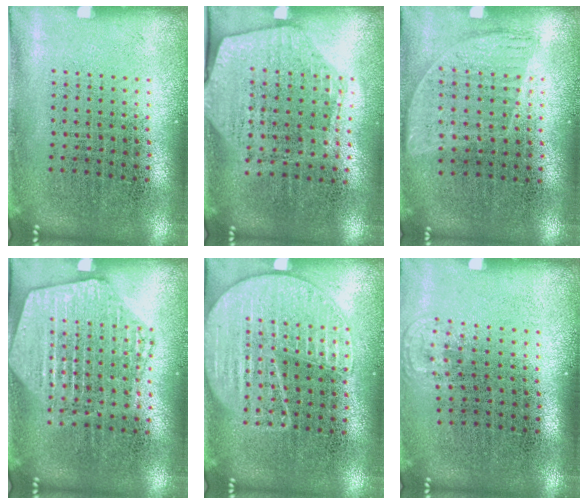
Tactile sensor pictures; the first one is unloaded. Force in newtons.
{"total": 1.8, "press": 1.6, "slide": 0.8}
{"total": 1.0, "press": 0.8, "slide": 0.5}
{"total": 1.8, "press": 1.8, "slide": 0.2}
{"total": 1.6, "press": 1.6, "slide": 0.1}
{"total": 0.6, "press": 0.5, "slide": 0.4}